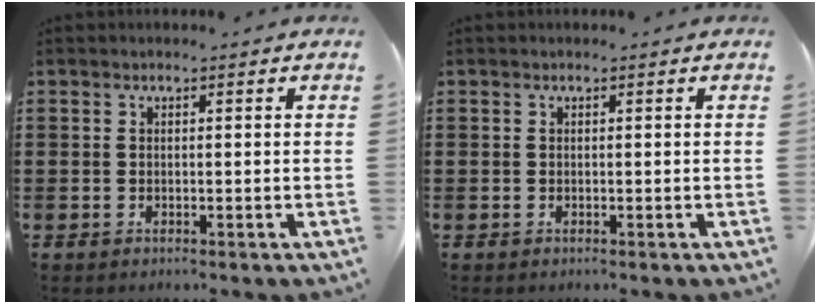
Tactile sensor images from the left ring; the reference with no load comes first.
{"total": 0.0}